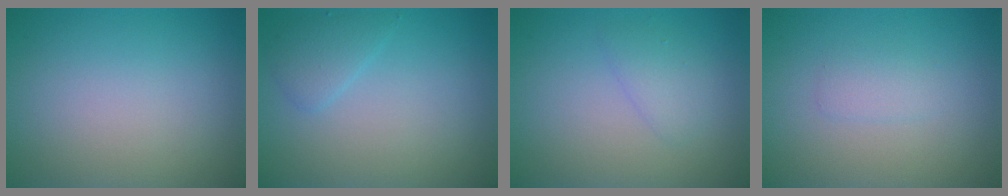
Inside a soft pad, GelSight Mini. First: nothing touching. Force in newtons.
{"total": 1.7, "press": 1.7, "slide": 0.1}
{"total": 1.6, "press": 1.6, "slide": 0.1}
{"total": 1.2, "press": 1.2, "slide": 0.0}